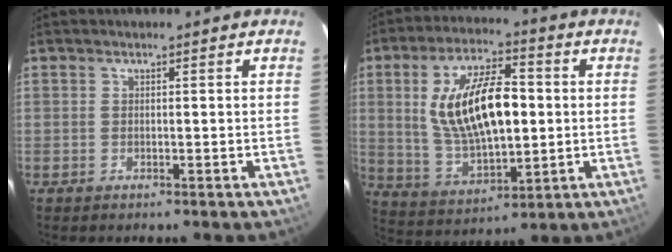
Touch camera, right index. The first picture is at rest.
{"total": 17.3, "force": [2.4, 7.7, 15.4], "torque": [-0.290, 0.004, 0.058]}